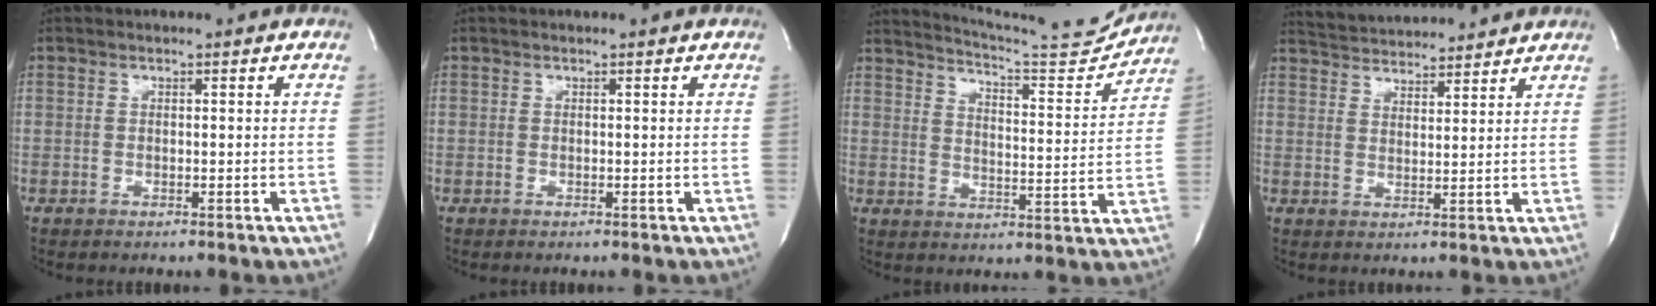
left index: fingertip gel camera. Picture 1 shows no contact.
{"total": 0.6, "force": [0.6, 0.1, 0.1], "torque": [-0.004, 0.001, 0.005]}
{"total": 13.8, "force": [13.6, -0.9, 2.4], "torque": [-0.044, -0.054, 0.183]}
{"total": 11.1, "force": [10.6, 1.6, 2.6], "torque": [-0.049, 0.019, 0.159]}